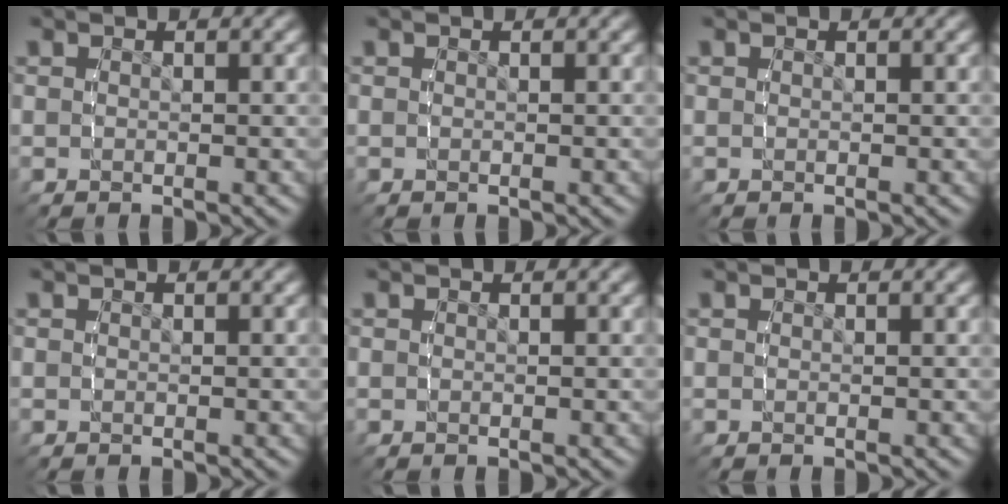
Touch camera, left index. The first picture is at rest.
{"total": 0.0}
{"total": 0.0}
{"total": 0.0}
{"total": 0.0}
{"total": 0.0}